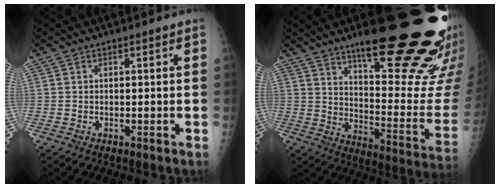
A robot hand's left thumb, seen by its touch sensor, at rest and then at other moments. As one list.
[{"total": 27.1, "force": [18.4, 6.5, 18.8], "torque": [-0.218, -0.104, 0.261]}]